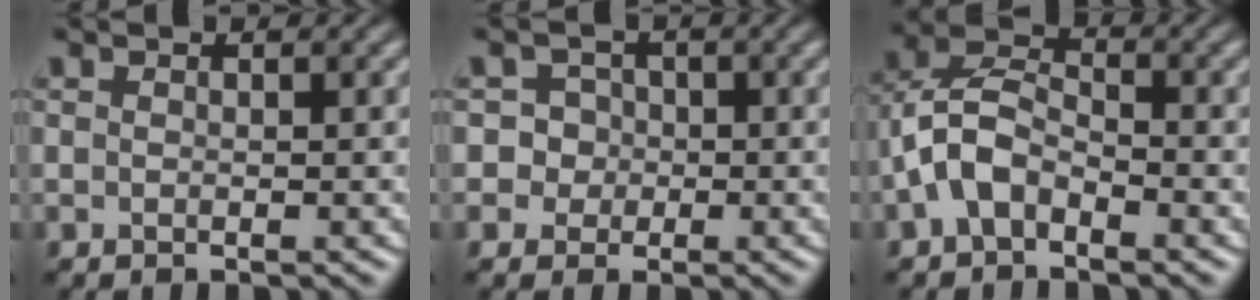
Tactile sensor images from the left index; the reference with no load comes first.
{"total": 2.1, "force": [-0.3, 2.1, -0.1], "torque": [0.023, 0.014, -0.008]}
{"total": 4.2, "force": [-2.1, 2.3, 2.8], "torque": [-0.060, 0.015, -0.044]}